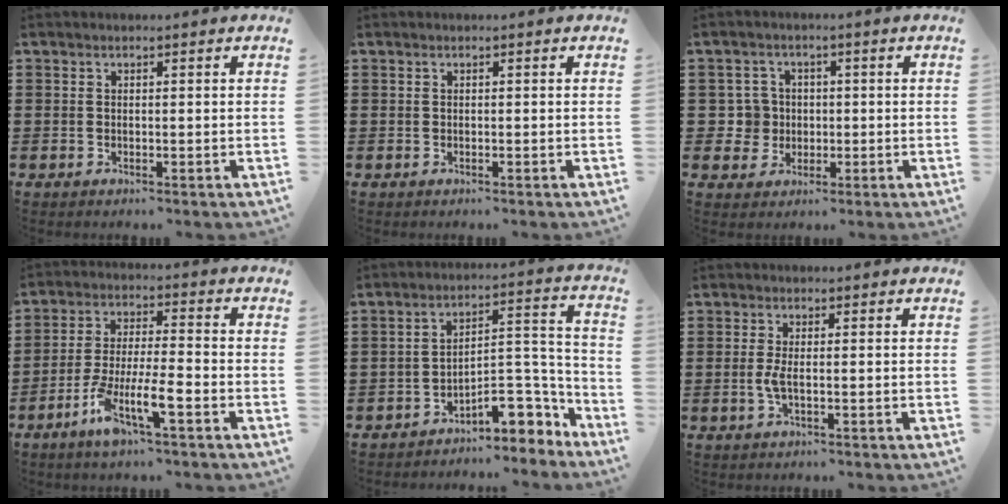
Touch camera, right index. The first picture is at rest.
{"total": 0.0}
{"total": 4.4, "force": [-0.1, 4.3, 1.0], "torque": [-0.041, 0.013, -0.004]}
{"total": 8.4, "force": [-4.8, 1.2, 6.9], "torque": [-0.145, -0.009, -0.092]}
{"total": 9.2, "force": [-6.4, 4.0, 5.3], "torque": [-0.062, 0.012, -0.116]}
{"total": 2.4, "force": [-0.4, 0.4, 2.3], "torque": [-0.058, -0.007, -0.013]}